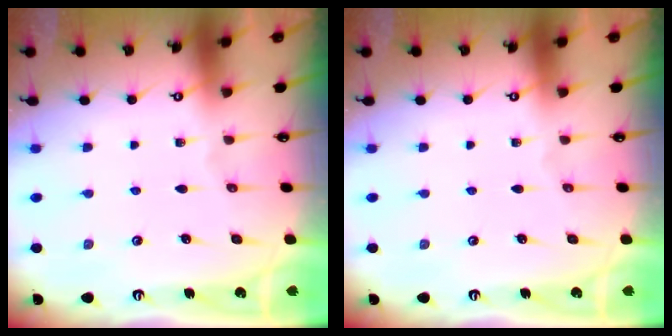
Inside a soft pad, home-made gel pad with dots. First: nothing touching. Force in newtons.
{"total": 0.0}